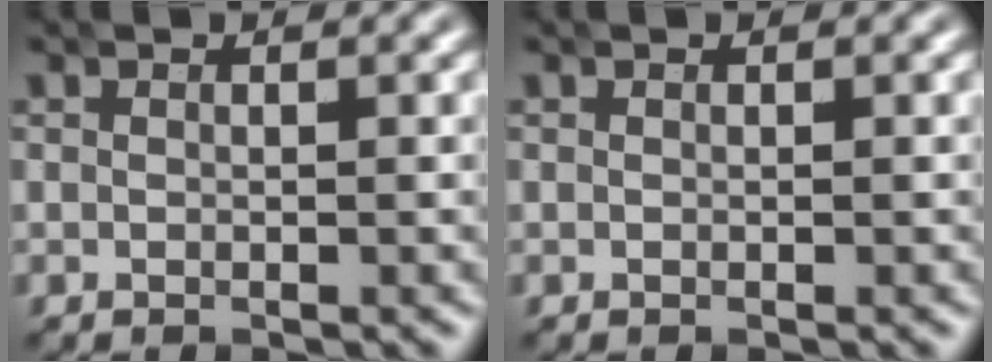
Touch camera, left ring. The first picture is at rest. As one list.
[{"total": 0.0}]